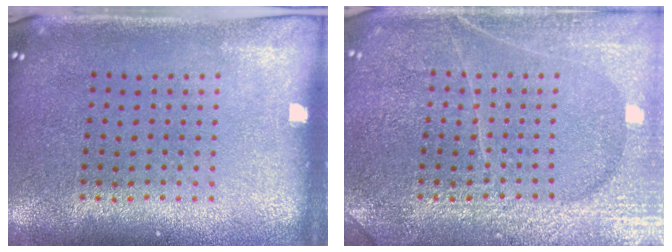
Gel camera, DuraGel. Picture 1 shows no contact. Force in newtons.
{"total": 3.7, "press": 3.7, "slide": 0.3}